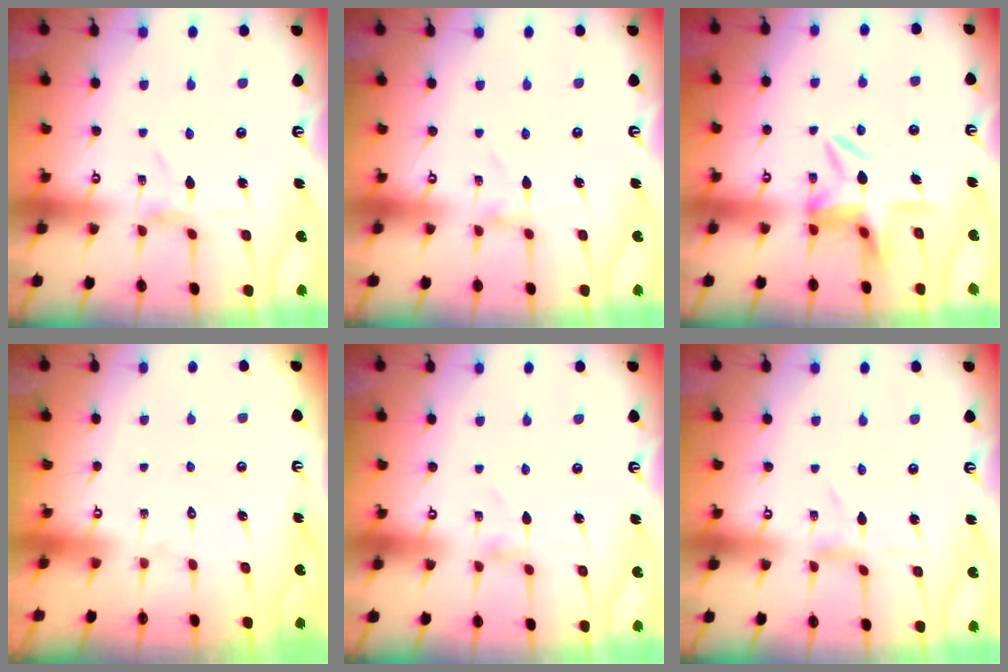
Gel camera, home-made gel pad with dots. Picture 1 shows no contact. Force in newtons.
{"total": 0.0}
{"total": 10.1, "press": 10.0, "slide": 1.1}
{"total": 1.7, "press": 1.7, "slide": 0.1}
{"total": 1.1, "press": 1.0, "slide": 0.3}
{"total": 0.6, "press": 0.6, "slide": 0.1}